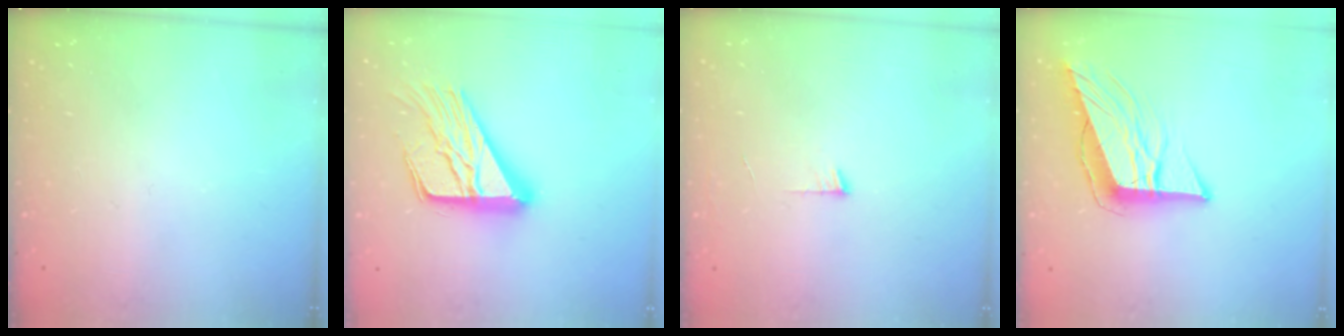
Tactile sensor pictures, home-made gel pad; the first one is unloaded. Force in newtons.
{"total": 20.2, "press": 20.1, "slide": 2.3}
{"total": 4.9, "press": 4.8, "slide": 0.6}
{"total": 11.7, "press": 11.2, "slide": 3.6}